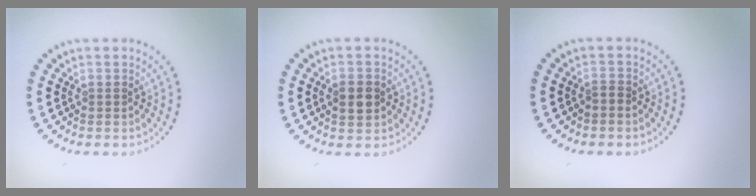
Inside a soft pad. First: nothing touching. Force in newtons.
{"total": 2.8, "press": 2.8, "slide": 0.2}
{"total": 0.5, "press": 0.3, "slide": 0.4}